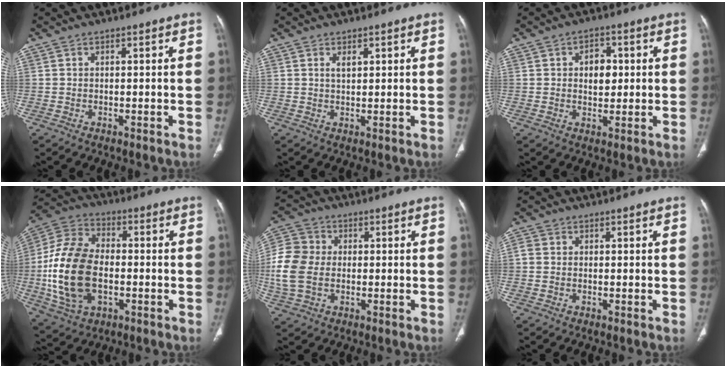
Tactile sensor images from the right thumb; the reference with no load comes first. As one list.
[{"total": 1.9, "force": [1.0, 0.9, 1.3], "torque": [-0.019, -0.006, 0.019]}, {"total": 5.4, "force": [0.8, 3.7, 3.8], "torque": [-0.029, 0.001, 0.011]}, {"total": 19.1, "force": [-2.6, 12.1, 14.6], "torque": [-0.289, 0.017, -0.041]}, {"total": 11.9, "force": [-0.8, 8.9, 7.8], "torque": [-0.170, 0.014, -0.021]}, {"total": 1.6, "force": [0.0, 1.3, 0.8], "torque": [-0.017, 0.001, -0.003]}]